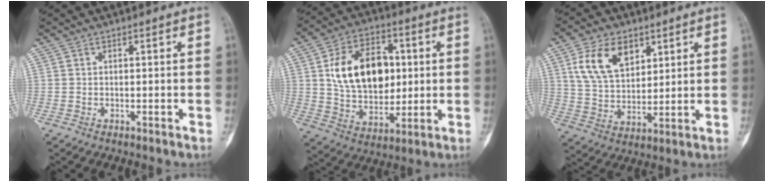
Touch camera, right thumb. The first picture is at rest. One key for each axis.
{"total": 18.2, "fx": 3.1, "fy": 12.1, "fz": 13.2, "tx": -0.181, "ty": -0.001, "tz": 0.057}
{"total": 12.3, "fx": 5.6, "fy": 7.6, "fz": 7.8, "tx": -0.123, "ty": -0.019, "tz": 0.114}